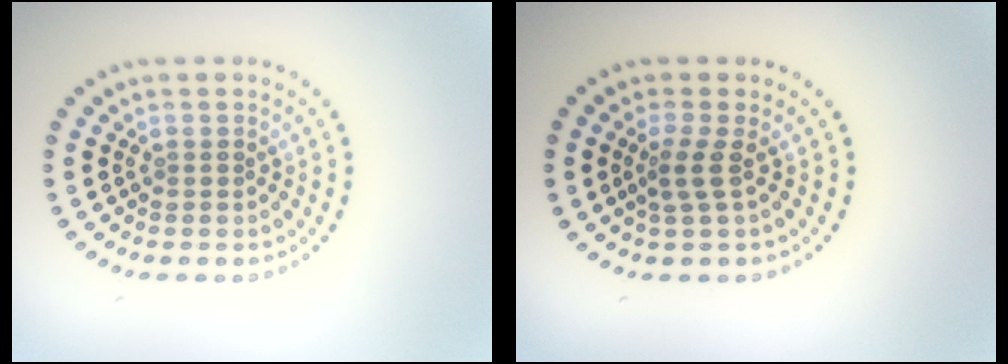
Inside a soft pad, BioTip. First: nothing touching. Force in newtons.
{"total": 1.8, "press": 1.2, "slide": 1.4}